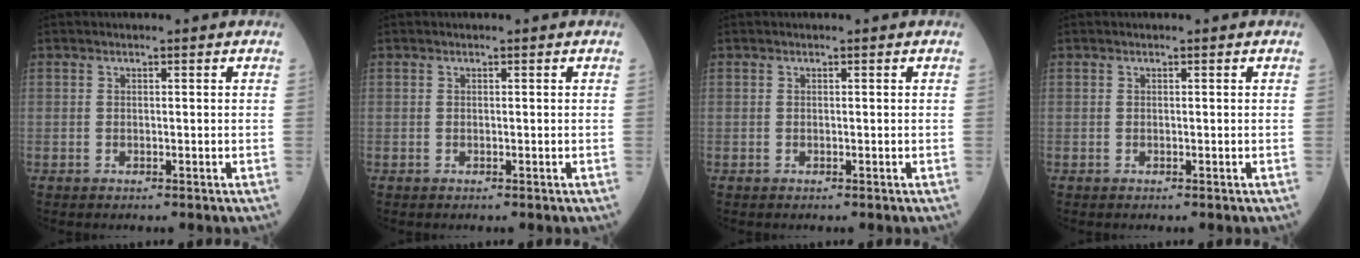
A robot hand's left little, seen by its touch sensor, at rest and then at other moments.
{"total": 0.0}
{"total": 0.0}
{"total": 0.0}